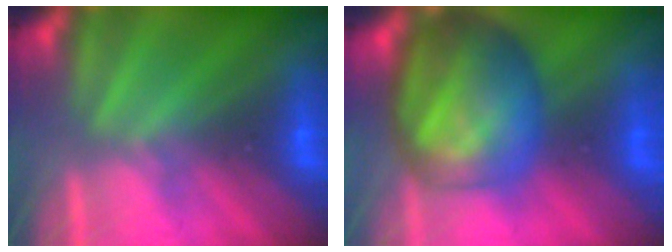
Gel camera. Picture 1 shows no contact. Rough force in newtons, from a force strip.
{"total": 7.7}